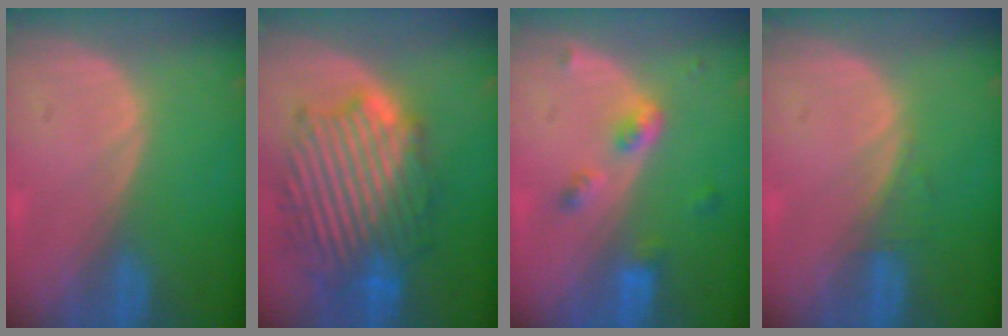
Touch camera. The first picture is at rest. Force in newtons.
{"total": 13.2, "press": 13.2, "slide": 1.0}
{"total": 4.4, "press": 4.0, "slide": 1.9}
{"total": 1.2, "press": 1.2, "slide": 0.1}